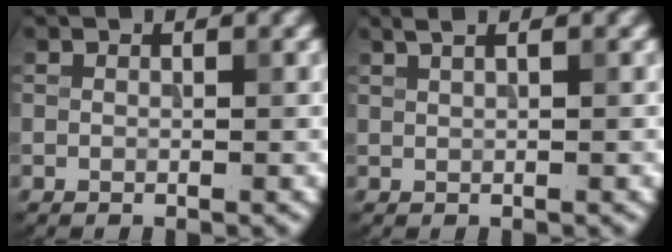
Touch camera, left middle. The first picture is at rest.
{"total": 2.5, "force": [1.5, 1.1, 1.7], "torque": [-0.013, 0.006, 0.001]}